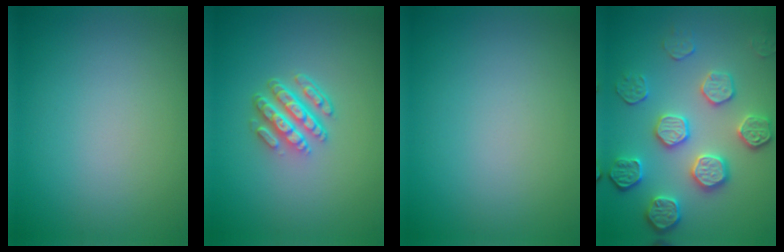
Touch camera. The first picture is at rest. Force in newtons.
{"total": 4.3, "press": 3.0, "slide": 3.1}
{"total": 0.0}
{"total": 4.7, "press": 4.3, "slide": 1.8}